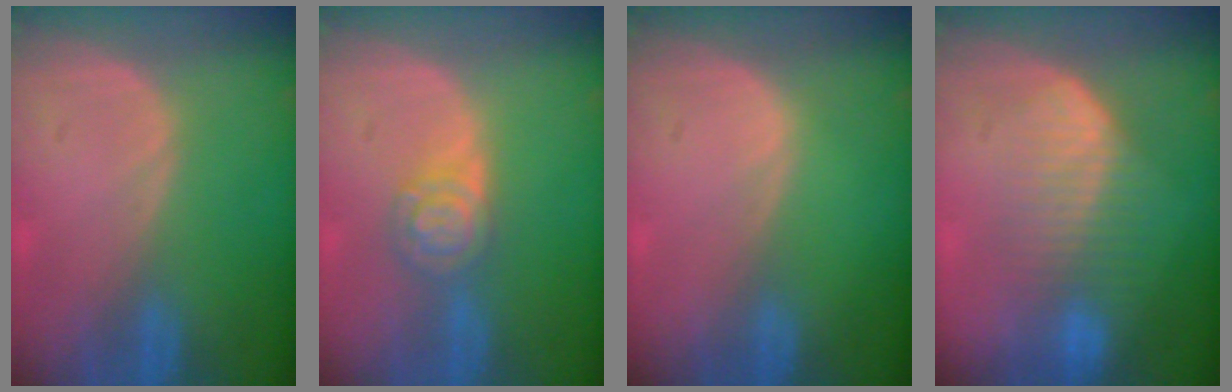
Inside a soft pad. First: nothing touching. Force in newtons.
{"total": 4.8, "press": 4.8, "slide": 0.2}
{"total": 0.0}
{"total": 7.1, "press": 6.9, "slide": 1.6}